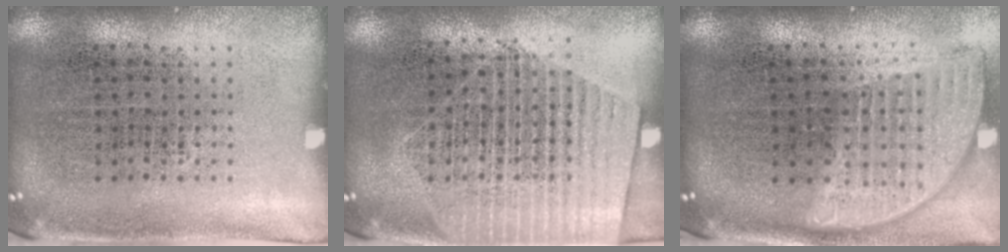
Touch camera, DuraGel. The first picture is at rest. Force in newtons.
{"total": 1.7, "press": 1.5, "slide": 0.8}
{"total": 1.9, "press": 1.5, "slide": 1.1}